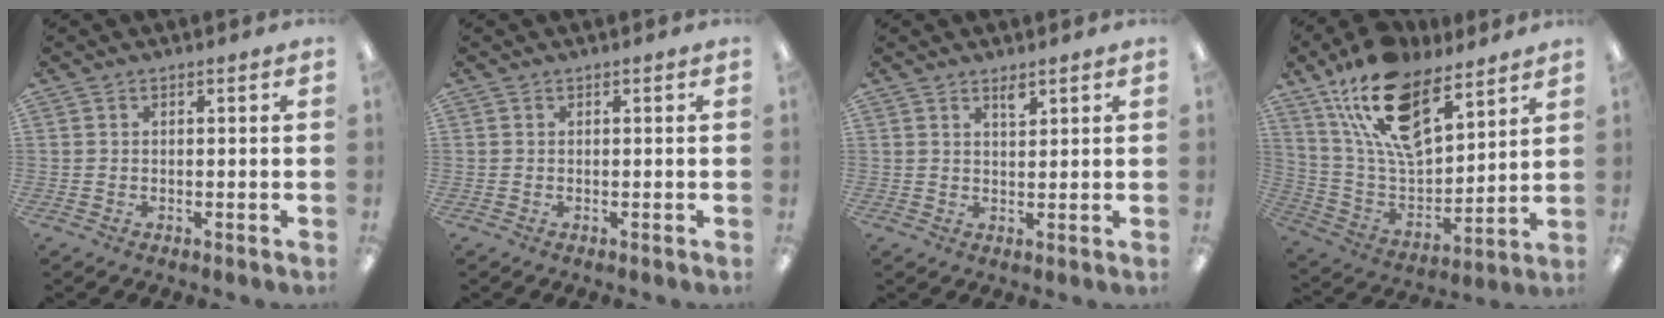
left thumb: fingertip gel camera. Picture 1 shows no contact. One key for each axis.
{"total": 0.0}
{"total": 2.4, "fx": 2.0, "fy": 0.6, "fz": 1.2, "tx": -0.020, "ty": -0.004, "tz": 0.035}
{"total": 20.3, "fx": 13.4, "fy": 9.4, "fz": 12.1, "tx": -0.231, "ty": -0.063, "tz": 0.245}